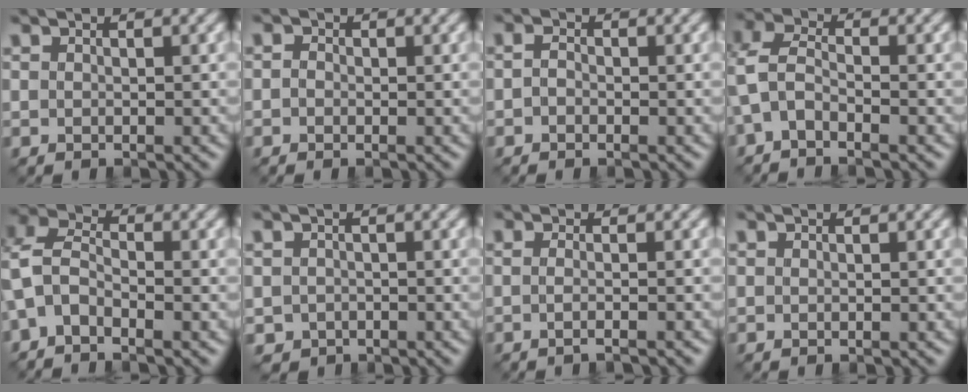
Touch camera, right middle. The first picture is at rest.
{"total": 0.7, "force": [-0.2, 0.6, 0.4], "torque": [-0.010, 0.000, -0.007]}
{"total": 1.0, "force": [-0.3, 0.6, 0.7], "torque": [-0.020, 0.003, -0.010]}
{"total": 3.2, "force": [-1.3, 1.9, 2.3], "torque": [-0.062, 0.008, -0.038]}
{"total": 4.2, "force": [-1.4, 2.7, 2.9], "torque": [-0.070, 0.008, -0.042]}
{"total": 1.5, "force": [-0.8, 1.1, 0.4], "torque": [-0.009, -0.005, -0.017]}
{"total": 1.6, "force": [-0.6, 0.2, 1.5], "torque": [-0.026, -0.005, -0.018]}
{"total": 0.0}